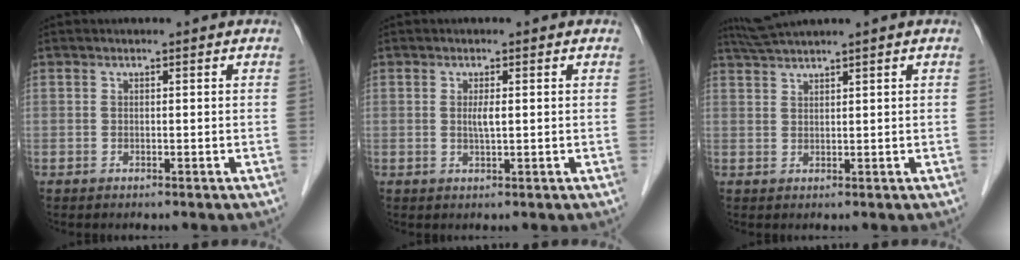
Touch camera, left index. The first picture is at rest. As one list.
[{"total": 1.6, "force": [0.2, 0.2, 1.6], "torque": [-0.034, -0.001, 0.003]}, {"total": 3.4, "force": [2.9, -1.2, 1.3], "torque": [-0.033, 0.013, 0.064]}]